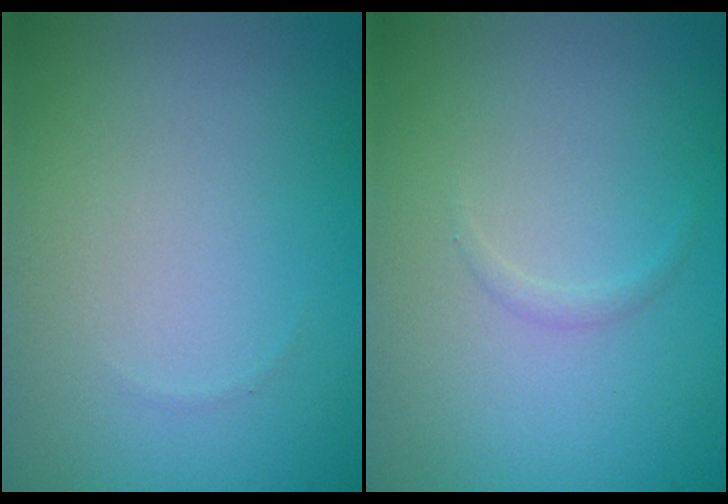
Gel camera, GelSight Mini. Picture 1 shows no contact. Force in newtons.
{"total": 0.5, "press": 0.5, "slide": 0.0}